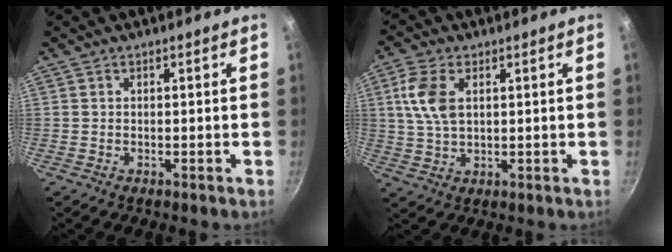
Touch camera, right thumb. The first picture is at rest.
{"total": 7.9, "force": [2.1, 4.5, 6.1], "torque": [-0.121, 0.000, 0.040]}